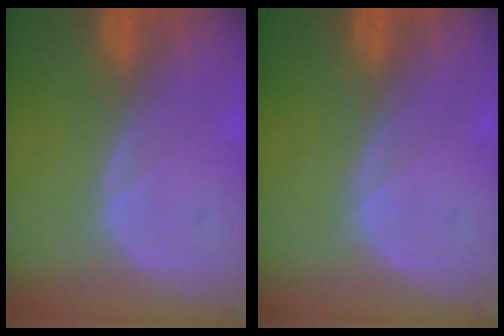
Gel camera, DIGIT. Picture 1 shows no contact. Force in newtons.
{"total": 0.0}